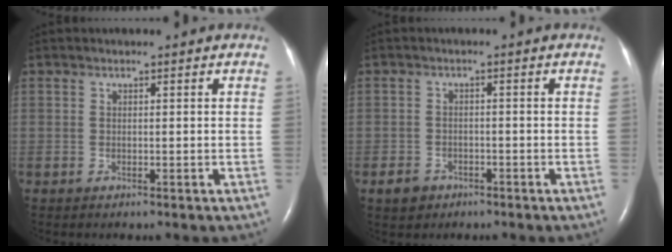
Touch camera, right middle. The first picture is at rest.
{"total": 2.8, "force": [-1.7, 2.0, 0.7], "torque": [-0.014, 0.006, -0.023]}